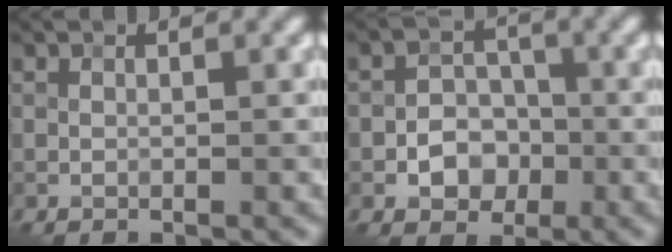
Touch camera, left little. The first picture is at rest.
{"total": 3.6, "force": [-1.2, 2.9, 1.8], "torque": [-0.018, 0.001, -0.021]}